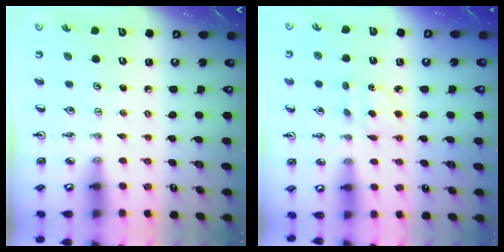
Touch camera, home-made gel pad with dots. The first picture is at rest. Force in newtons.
{"total": 2.2, "press": 2.2, "slide": 0.2}